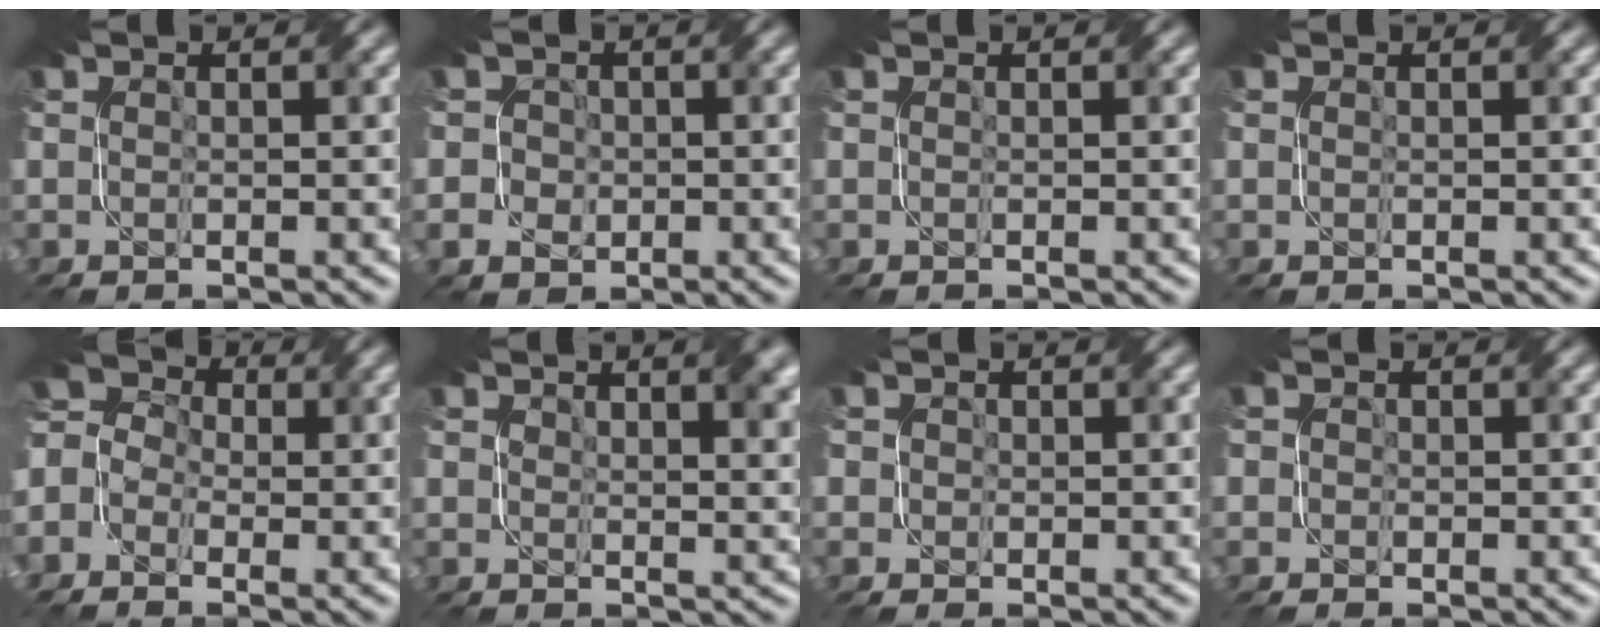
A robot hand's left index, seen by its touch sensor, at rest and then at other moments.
{"total": 3.6, "force": [0.0, 3.5, 1.0], "torque": [-0.008, 0.020, -0.011]}
{"total": 0.0}
{"total": 0.0}
{"total": 5.3, "force": [-2.0, 4.1, 2.6], "torque": [-0.055, 0.007, -0.040]}
{"total": 4.1, "force": [2.5, 1.6, 2.8], "torque": [-0.037, -0.002, 0.040]}
{"total": 1.4, "force": [0.0, 1.3, 0.5], "torque": [-0.011, 0.001, 0.003]}
{"total": 1.1, "force": [-0.4, 0.9, 0.4], "torque": [-0.005, -0.005, -0.005]}